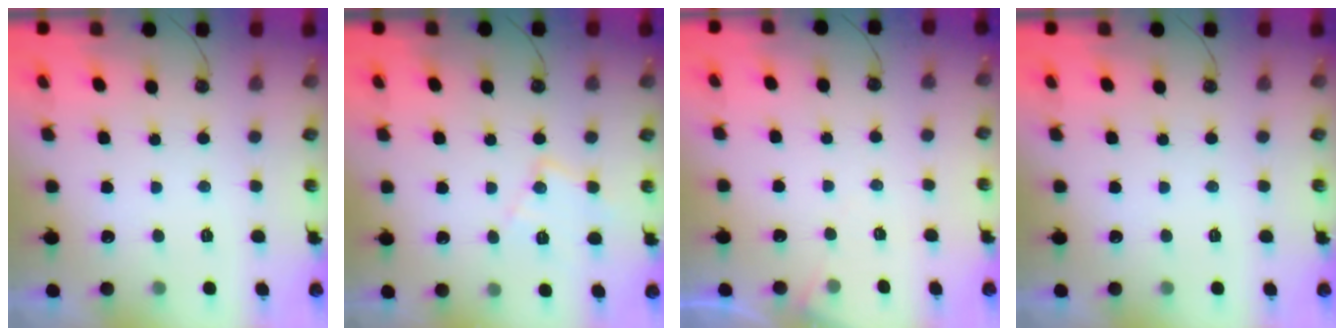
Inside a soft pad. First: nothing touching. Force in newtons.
{"total": 9.6, "press": 9.5, "slide": 0.6}
{"total": 3.8, "press": 3.8, "slide": 0.5}
{"total": 0.0}